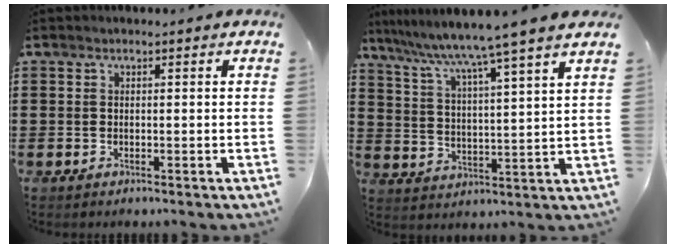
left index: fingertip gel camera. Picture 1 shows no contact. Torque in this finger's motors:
{"motor_torque": [1.75, -0.38, 1.05, 0.21]}